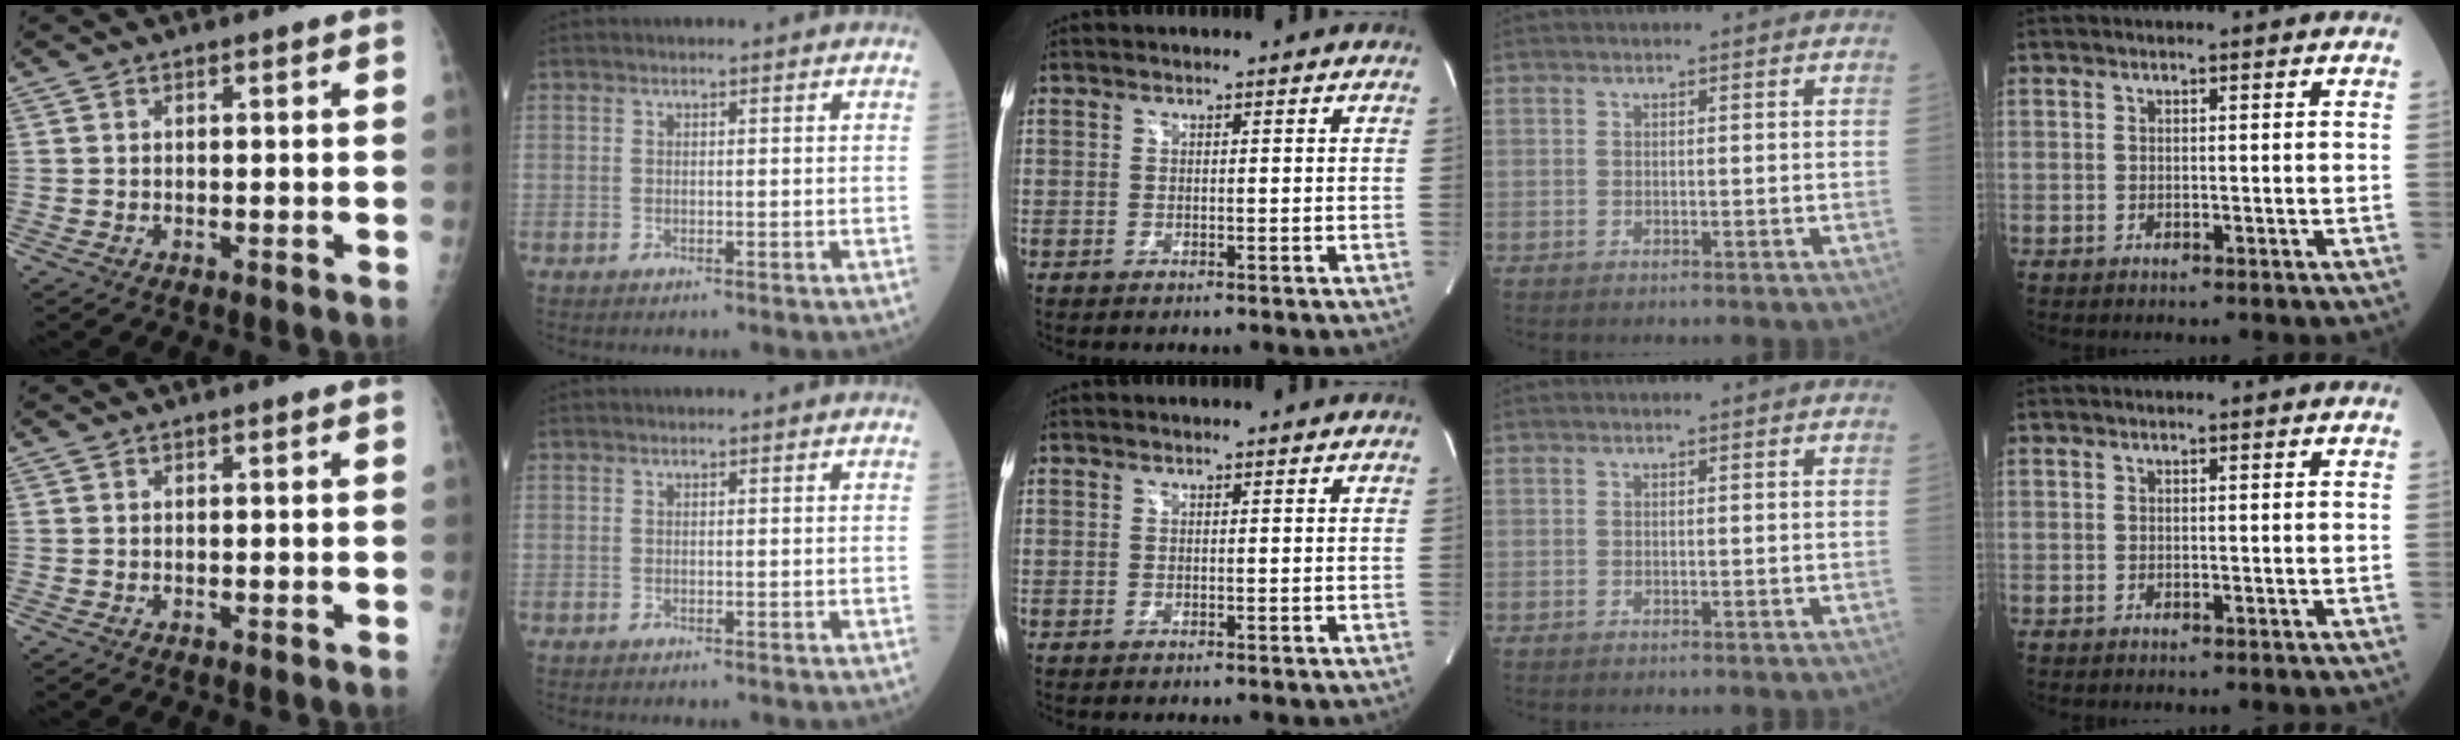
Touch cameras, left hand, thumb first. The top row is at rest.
{}